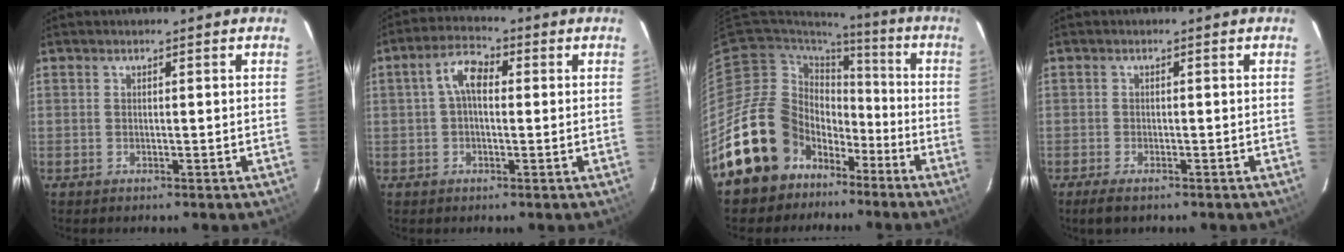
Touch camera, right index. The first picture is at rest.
{"total": 5.6, "force": [0.6, 3.1, 4.7], "torque": [-0.091, 0.022, 0.010]}
{"total": 18.0, "force": [-10.6, 13.7, 5.2], "torque": [-0.129, 0.040, -0.165]}
{"total": 3.4, "force": [-2.6, 1.1, 2.0], "torque": [-0.048, -0.013, -0.045]}